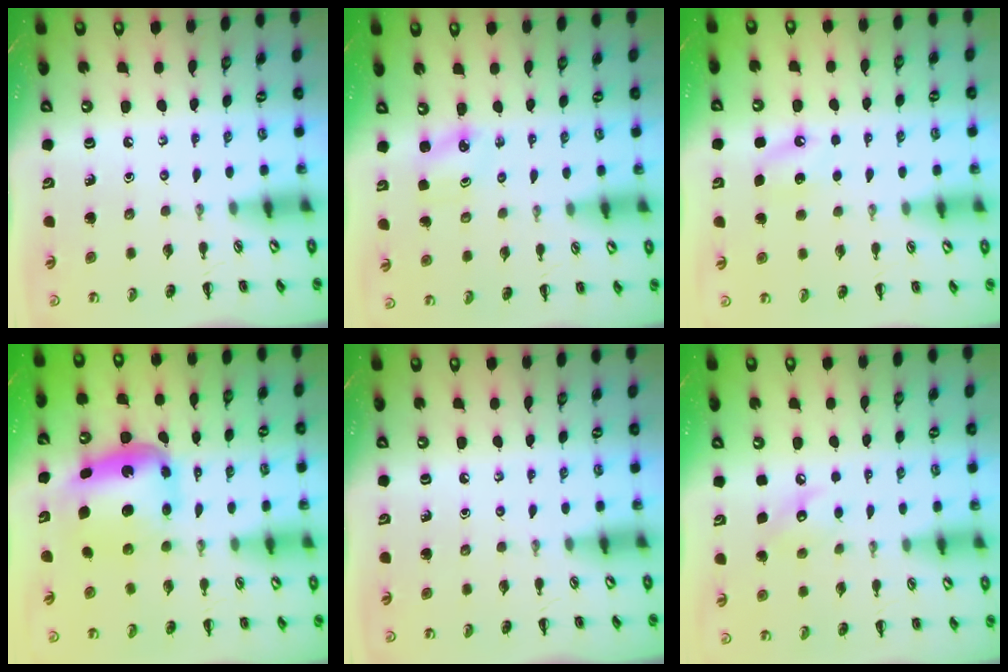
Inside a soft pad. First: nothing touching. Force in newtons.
{"total": 2.6, "press": 2.5, "slide": 0.7}
{"total": 6.0, "press": 5.7, "slide": 1.6}
{"total": 7.0, "press": 6.7, "slide": 2.2}
{"total": 0.0}
{"total": 7.3, "press": 7.3, "slide": 0.8}